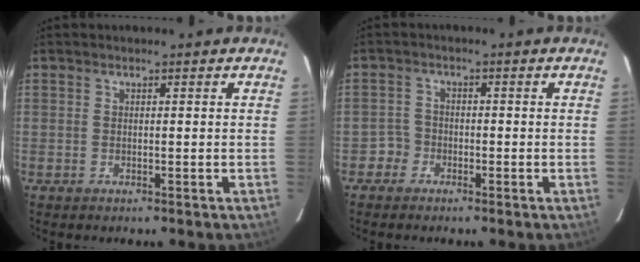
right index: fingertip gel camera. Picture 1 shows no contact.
{"total": 2.7, "force": [-1.6, 2.1, -0.5], "torque": [0.009, 0.014, -0.029]}